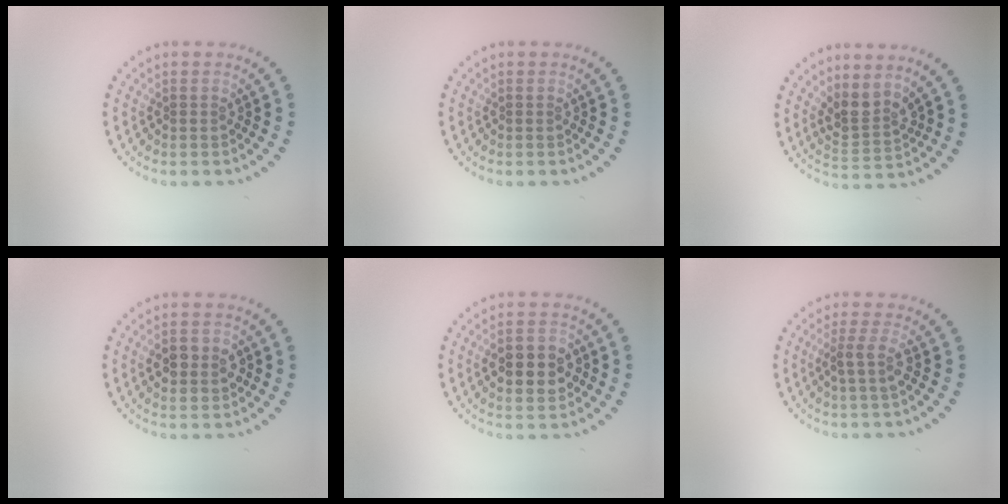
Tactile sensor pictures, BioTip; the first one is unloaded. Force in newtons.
{"total": 0.0}
{"total": 2.8, "press": 2.1, "slide": 1.8}
{"total": 2.9, "press": 2.9, "slide": 0.1}
{"total": 5.2, "press": 5.2, "slide": 0.2}
{"total": 2.2, "press": 1.7, "slide": 1.4}